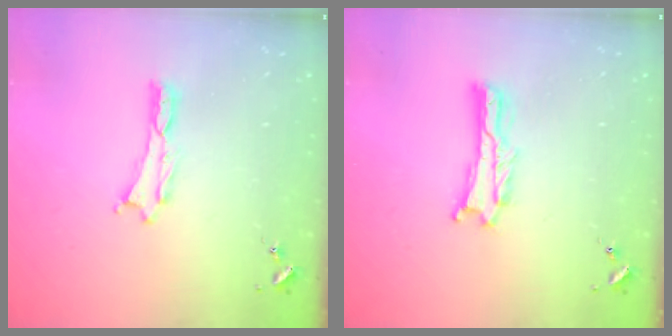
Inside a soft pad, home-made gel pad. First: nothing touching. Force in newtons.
{"total": 0.8, "press": 0.8, "slide": 0.2}